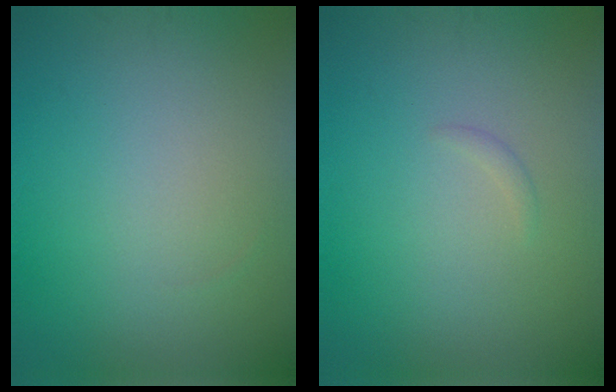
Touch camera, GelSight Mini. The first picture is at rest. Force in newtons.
{"total": 0.5, "press": 0.5, "slide": 0.0}